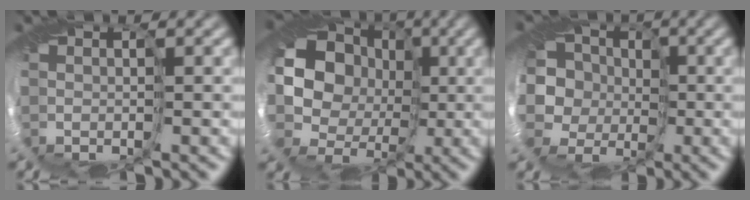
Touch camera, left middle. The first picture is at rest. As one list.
[{"total": 15.2, "force": [-1.0, 13.6, 6.7], "torque": [-0.129, 0.008, -0.055]}, {"total": 9.3, "force": [-2.9, 8.3, 3.2], "torque": [-0.077, 0.008, -0.095]}]